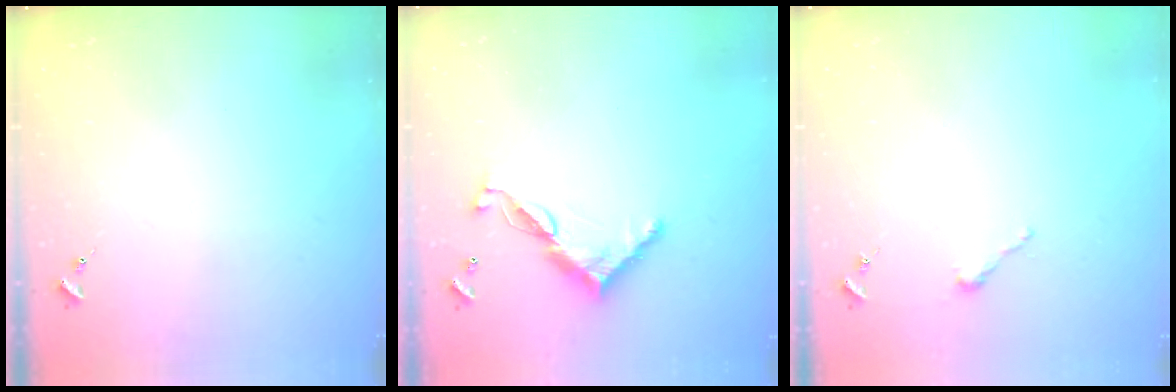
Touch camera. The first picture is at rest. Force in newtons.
{"total": 11.0, "press": 11.0, "slide": 0.4}
{"total": 2.5, "press": 2.5, "slide": 0.2}